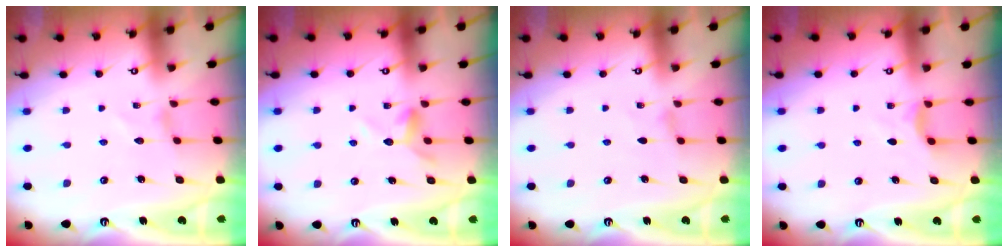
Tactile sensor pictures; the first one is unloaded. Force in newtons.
{"total": 5.2, "press": 5.2, "slide": 0.6}
{"total": 0.0}
{"total": 3.9, "press": 3.8, "slide": 0.5}